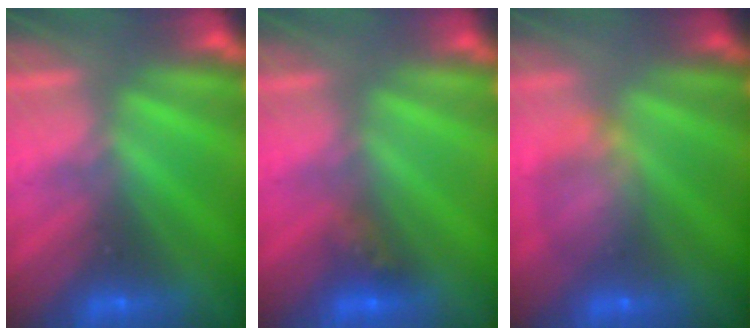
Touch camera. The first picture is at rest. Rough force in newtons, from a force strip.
{"total": 2.9}
{"total": 6.9}